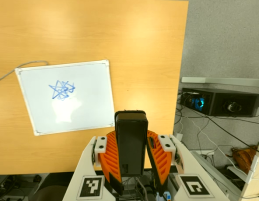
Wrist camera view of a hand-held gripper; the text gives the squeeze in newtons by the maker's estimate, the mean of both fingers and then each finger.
{"total": 9.8, "left": 8.2, "right": 11.5}